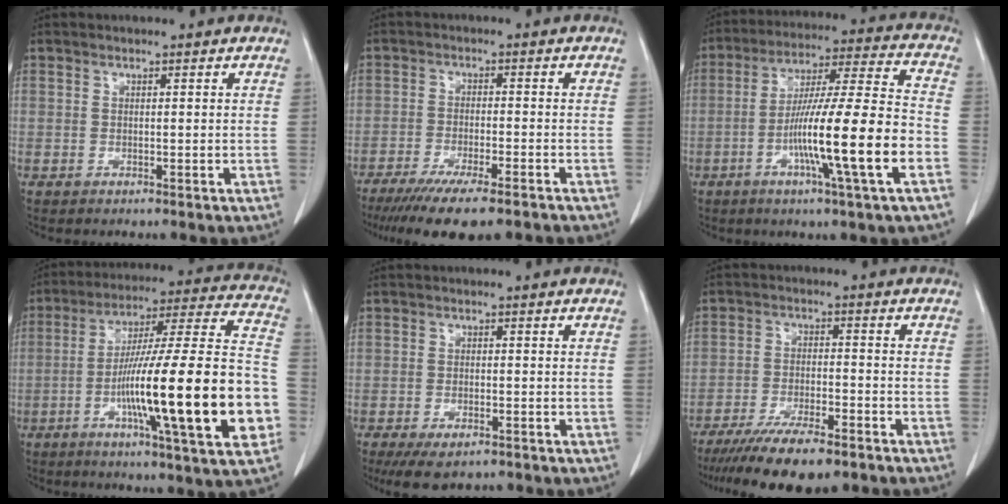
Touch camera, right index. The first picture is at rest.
{"total": 13.2, "force": [-10.3, 1.9, 8.0], "torque": [-0.122, -0.026, -0.157]}
{"total": 17.2, "force": [-5.5, -0.5, 16.3], "torque": [-0.281, -0.003, -0.095]}
{"total": 26.4, "force": [-6.7, 1.2, 25.5], "torque": [-0.350, -0.004, -0.112]}
{"total": 5.9, "force": [-4.2, 2.3, 3.5], "torque": [-0.057, -0.009, -0.064]}
{"total": 12.5, "force": [-9.7, 2.8, 7.4], "torque": [-0.121, -0.022, -0.155]}